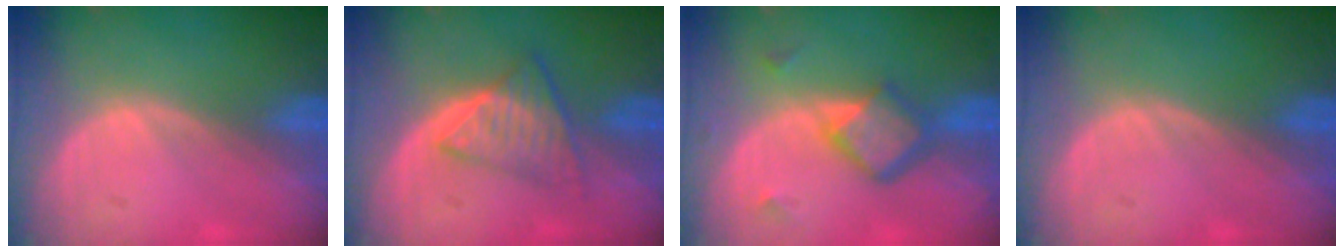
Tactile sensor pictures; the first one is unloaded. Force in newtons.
{"total": 6.3, "press": 5.4, "slide": 3.1}
{"total": 5.9, "press": 5.1, "slide": 2.9}
{"total": 0.0}